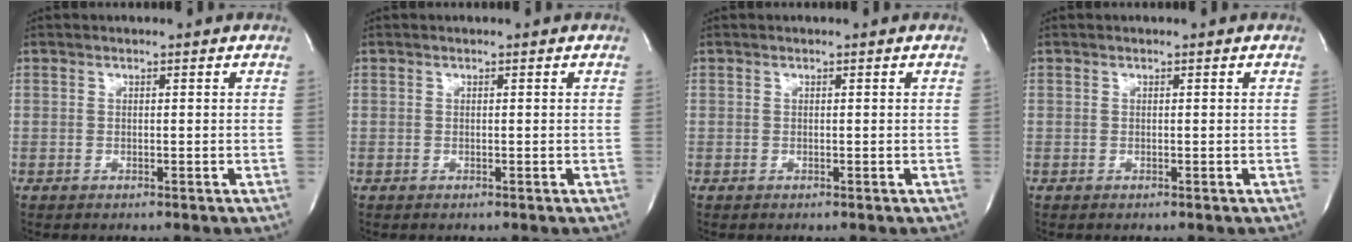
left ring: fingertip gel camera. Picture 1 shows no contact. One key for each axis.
{"total": 0.0}
{"total": 0.0}
{"total": 0.0}